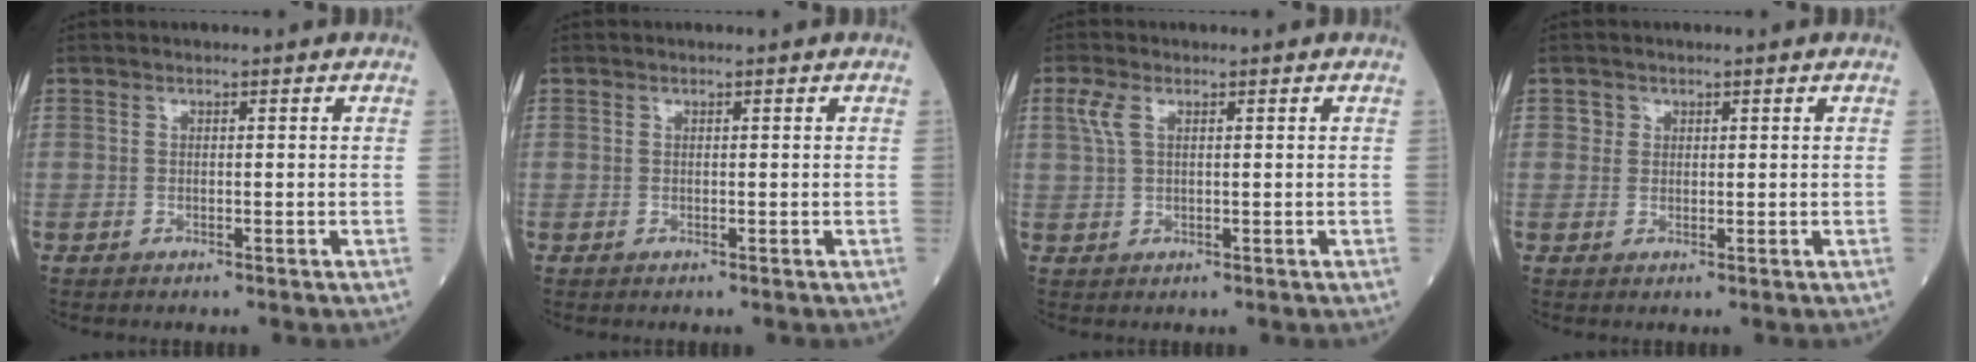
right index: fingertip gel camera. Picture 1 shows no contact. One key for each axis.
{"total": 0.0}
{"total": 2.8, "fx": 1.2, "fy": 1.2, "fz": 2.2, "tx": -0.063, "ty": 0.015, "tz": 0.031}
{"total": 1.2, "fx": 0.6, "fy": 1.1, "fz": 0.0, "tx": 0.011, "ty": -0.001, "tz": 0.004}